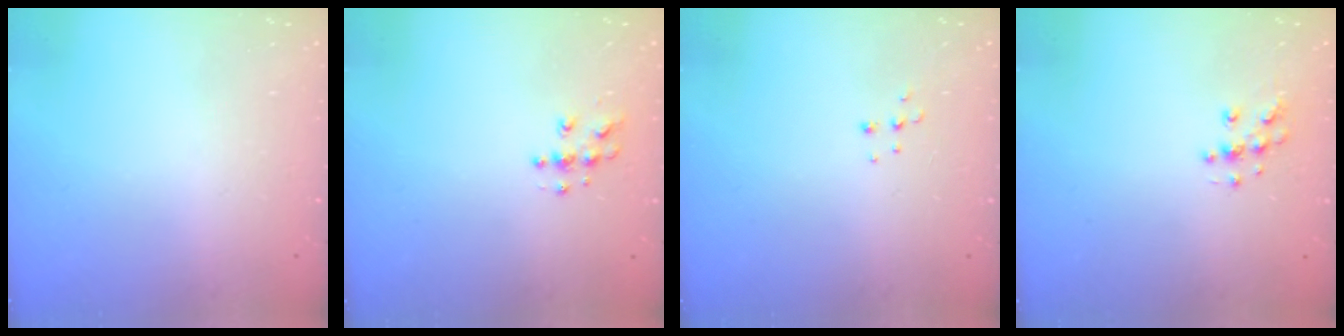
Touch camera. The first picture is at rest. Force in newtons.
{"total": 4.3, "press": 4.3, "slide": 0.4}
{"total": 5.1, "press": 5.0, "slide": 0.4}
{"total": 5.0, "press": 4.7, "slide": 1.6}